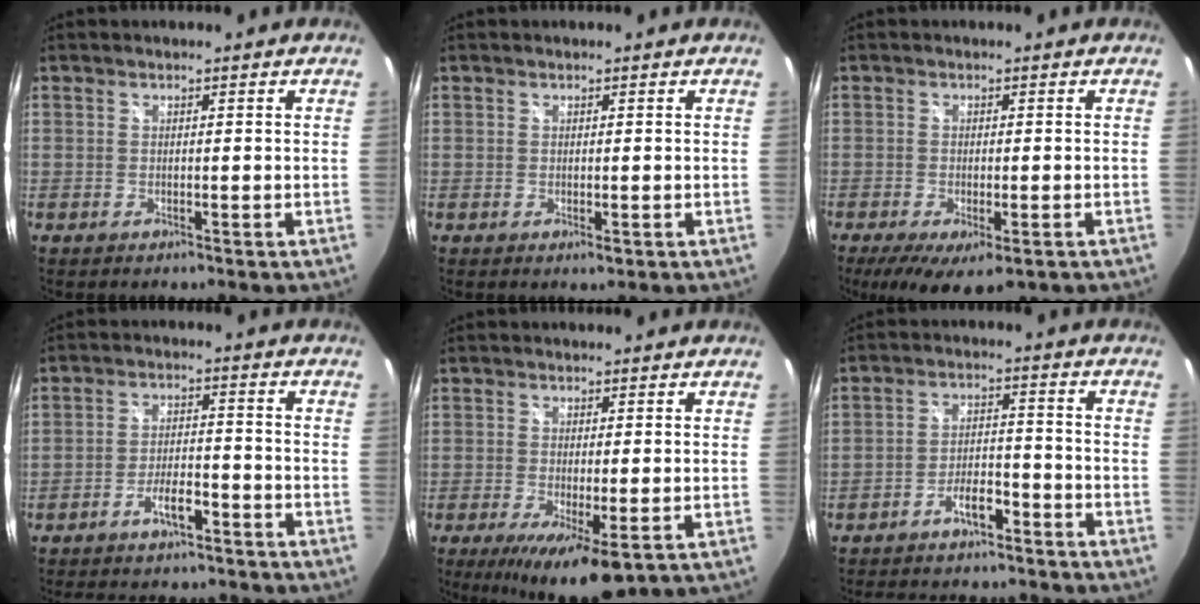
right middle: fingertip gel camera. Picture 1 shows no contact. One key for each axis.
{"total": 0.7, "fx": -0.1, "fy": 0.5, "fz": 0.4, "tx": -0.006, "ty": -0.004, "tz": -0.002}
{"total": 9.4, "fx": -5.4, "fy": 3.5, "fz": 6.9, "tx": -0.132, "ty": -0.038, "tz": -0.078}
{"total": 11.4, "fx": -9.7, "fy": 3.3, "fz": 5.0, "tx": -0.108, "ty": 0.008, "tz": -0.141}
{"total": 10.2, "fx": -5.0, "fy": 2.7, "fz": 8.6, "tx": -0.162, "ty": -0.036, "tz": -0.074}
{"total": 14.1, "fx": -12.0, "fy": 4.5, "fz": 5.7, "tx": -0.123, "ty": 0.021, "tz": -0.170}